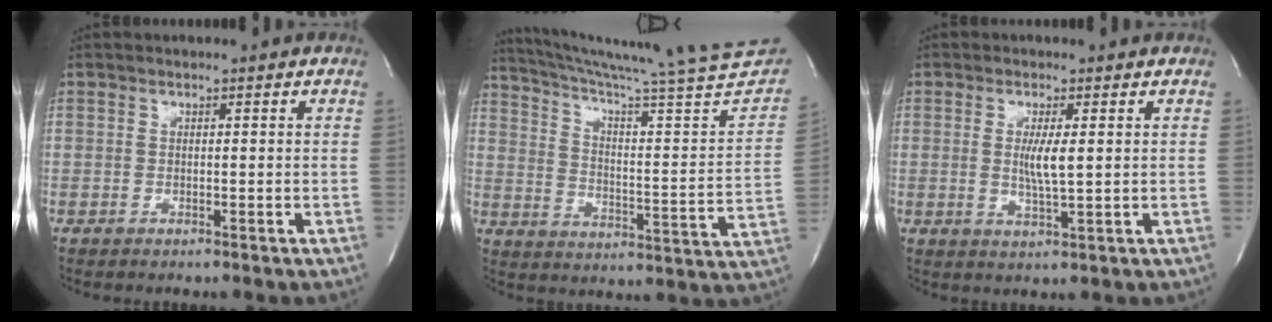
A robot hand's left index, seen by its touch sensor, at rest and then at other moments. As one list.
[{"total": 29.0, "force": [26.6, 0.0, 11.5], "torque": [-0.184, -0.095, 0.347]}, {"total": 3.9, "force": [0.5, 0.1, 3.9], "torque": [-0.079, -0.008, 0.011]}]